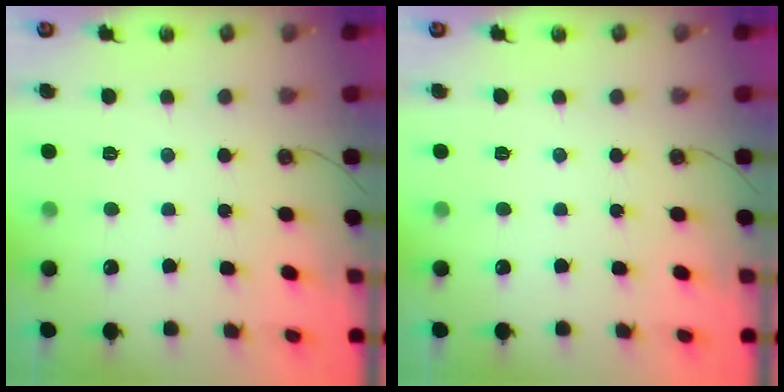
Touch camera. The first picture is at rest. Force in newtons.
{"total": 0.0}